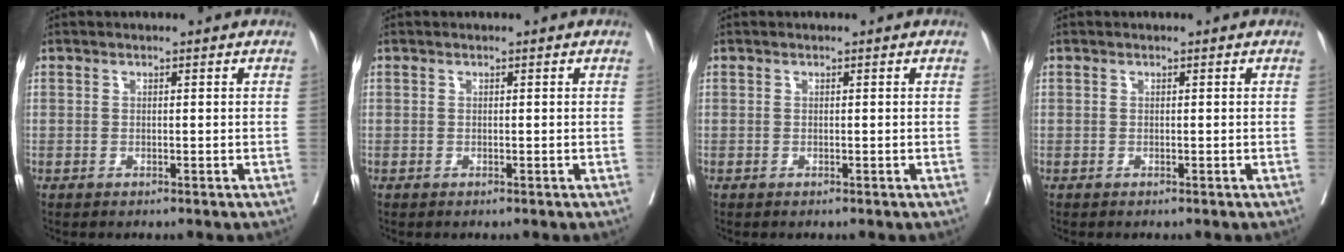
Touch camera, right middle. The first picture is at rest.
{"total": 0.0}
{"total": 0.0}
{"total": 0.5, "force": [0.4, -0.2, -0.1], "torque": [0.000, 0.000, 0.005]}